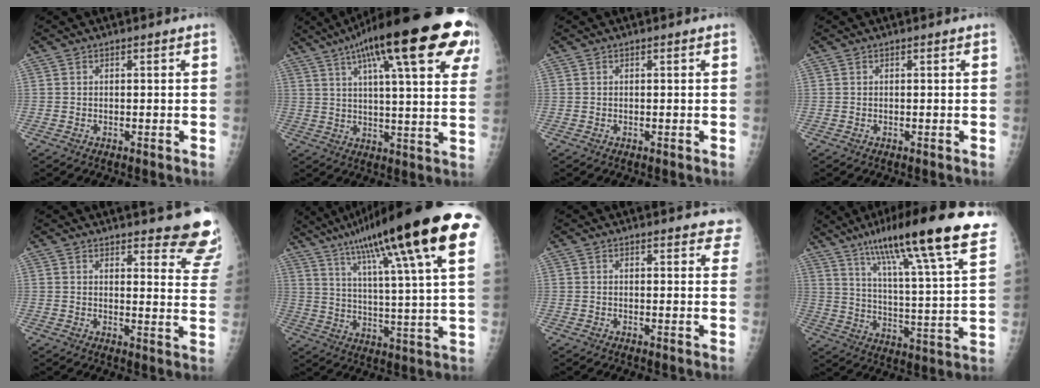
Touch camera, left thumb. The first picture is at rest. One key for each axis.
{"total": 27.3, "fx": 14.0, "fy": 6.4, "fz": 22.5, "tx": -0.309, "ty": 0.005, "tz": 0.190}
{"total": 0.0}
{"total": 0.0}
{"total": 14.0, "fx": 12.4, "fy": 2.9, "fz": 5.8, "tx": -0.028, "ty": -0.097, "tz": 0.121}
{"total": 30.0, "fx": 17.1, "fy": 3.9, "fz": 24.3, "tx": -0.354, "ty": -0.021, "tz": 0.257}
{"total": 6.6, "fx": 5.7, "fy": 1.9, "fz": 2.6, "tx": 0.004, "ty": -0.018, "tz": 0.052}
{"total": 26.7, "fx": 17.7, "fy": 3.3, "fz": 19.7, "tx": -0.291, "ty": -0.045, "tz": 0.263}